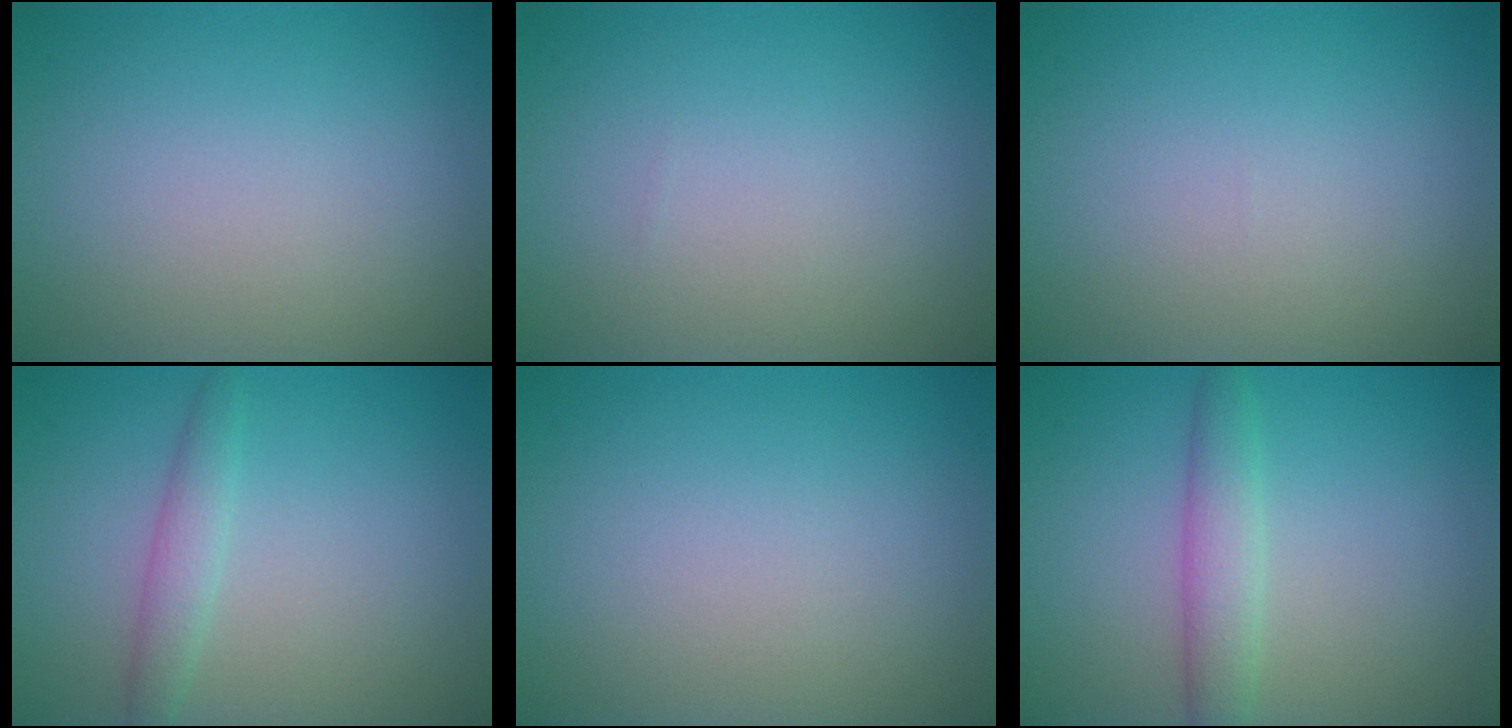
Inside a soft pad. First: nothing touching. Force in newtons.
{"total": 0.0}
{"total": 0.0}
{"total": 2.1, "press": 2.1, "slide": 0.1}
{"total": 0.0}
{"total": 2.8, "press": 2.8, "slide": 0.1}